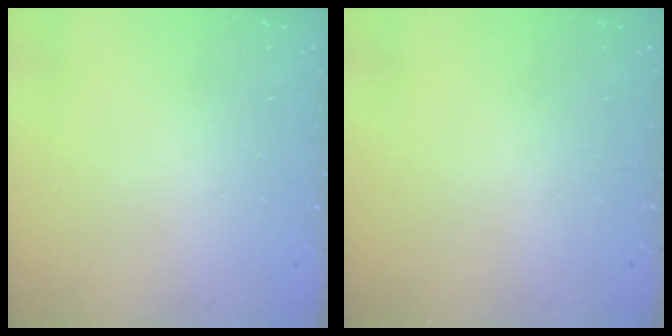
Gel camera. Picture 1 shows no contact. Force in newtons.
{"total": 0.0}